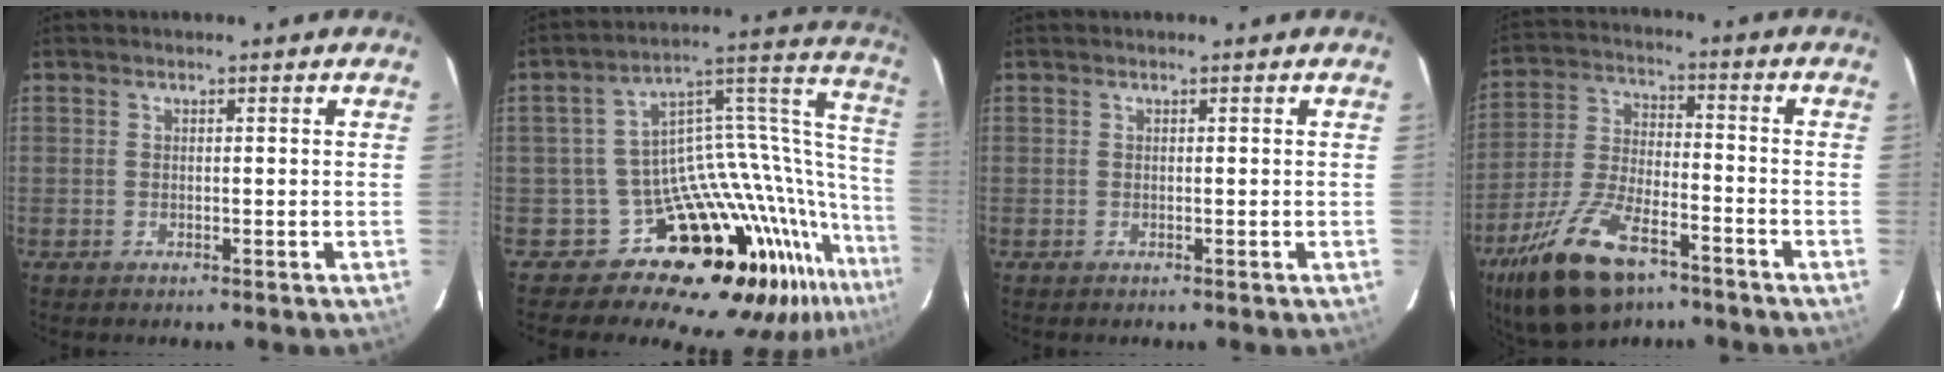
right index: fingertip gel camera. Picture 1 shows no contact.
{"total": 21.2, "force": [-14.1, 8.4, 13.4], "torque": [-0.142, 0.021, -0.239]}
{"total": 0.0}
{"total": 17.0, "force": [-11.0, 7.1, 10.9], "torque": [-0.235, -0.025, -0.200]}